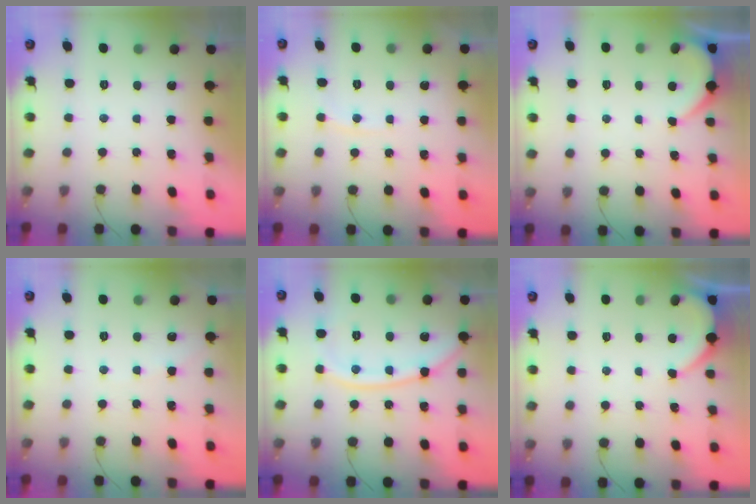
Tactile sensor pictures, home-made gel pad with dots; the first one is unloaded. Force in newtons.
{"total": 3.4, "press": 3.4, "slide": 0.5}
{"total": 2.5, "press": 2.5, "slide": 0.3}
{"total": 2.3, "press": 2.3, "slide": 0.3}
{"total": 11.7, "press": 11.6, "slide": 0.9}
{"total": 2.9, "press": 2.9, "slide": 0.4}